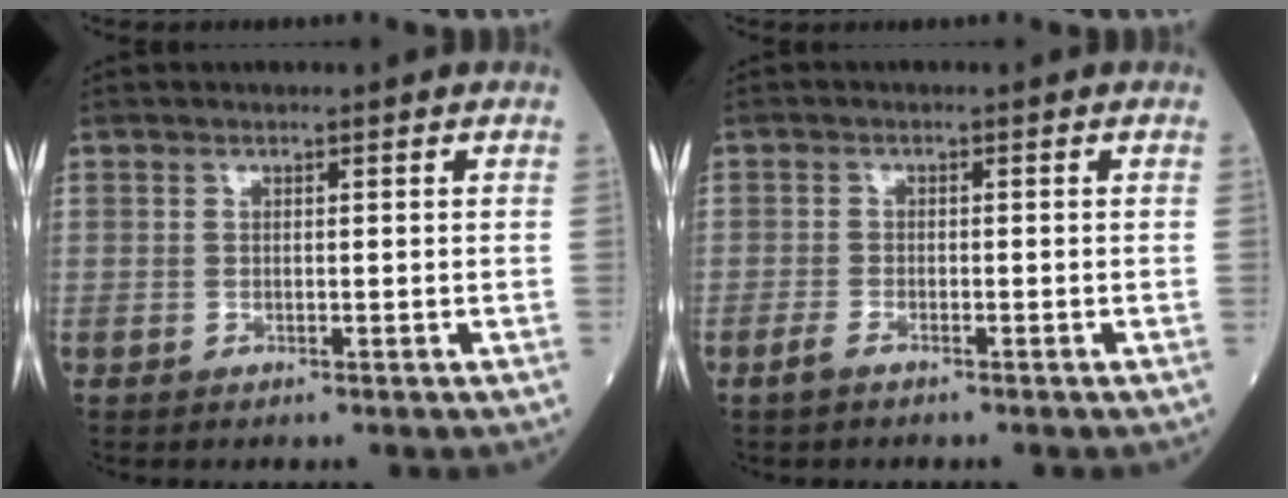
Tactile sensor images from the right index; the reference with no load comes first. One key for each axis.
{"total": 1.6, "fx": -1.2, "fy": 0.4, "fz": 1.0, "tx": -0.029, "ty": -0.002, "tz": -0.024}